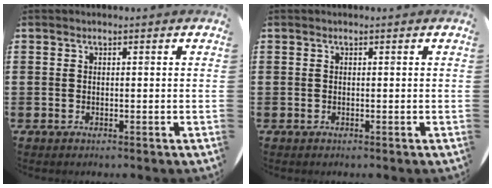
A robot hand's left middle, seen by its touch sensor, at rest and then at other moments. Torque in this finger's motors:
{"motor_torque": [0.00, 0.00, 0.00, 0.00]}